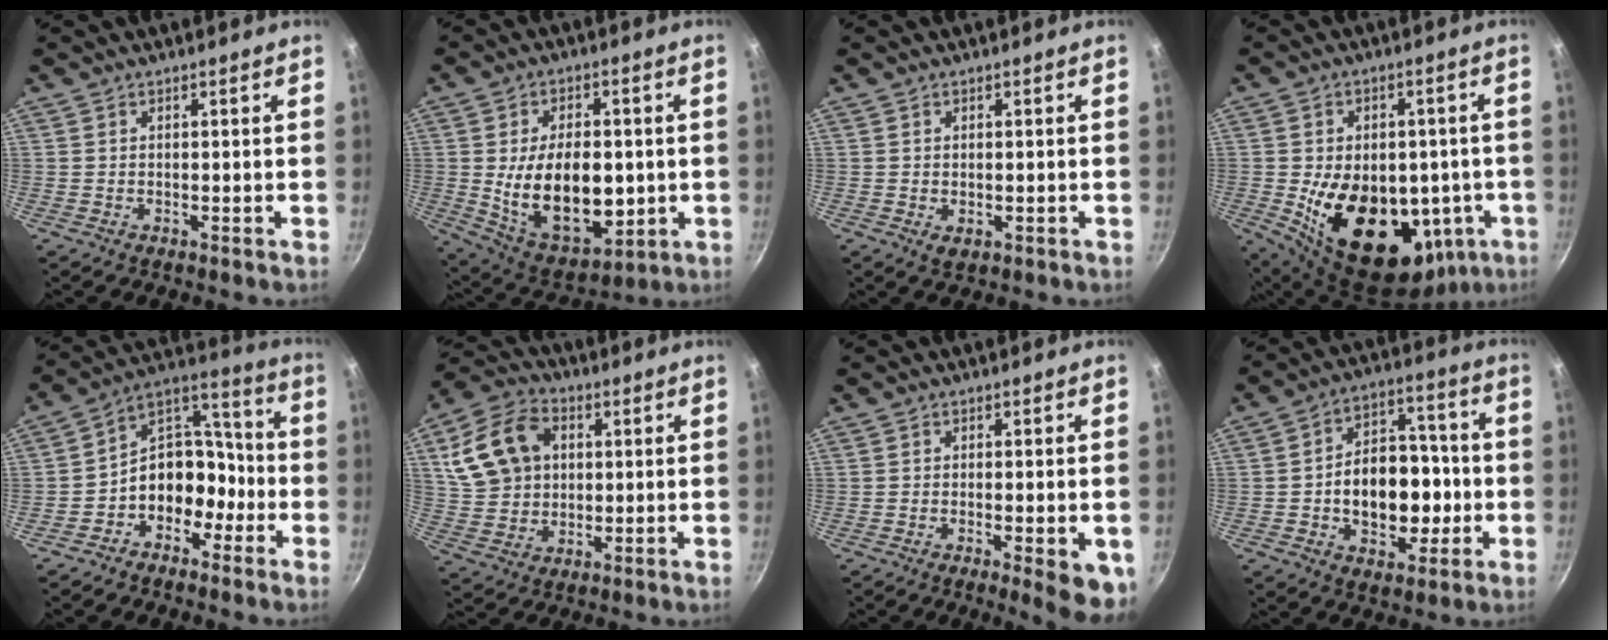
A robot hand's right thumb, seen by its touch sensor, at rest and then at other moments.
{"total": 18.7, "force": [-0.9, 11.4, 14.9], "torque": [-0.213, -0.017, 0.004]}
{"total": 1.8, "force": [-0.2, 1.2, 1.2], "torque": [-0.019, -0.004, 0.000]}
{"total": 23.7, "force": [-4.6, 15.8, 17.2], "torque": [-0.242, 0.004, -0.042]}
{"total": 12.5, "force": [-4.8, 9.5, 6.6], "torque": [-0.044, 0.082, -0.092]}
{"total": 15.2, "force": [3.8, 11.5, 9.1], "torque": [-0.156, 0.014, 0.069]}
{"total": 8.0, "force": [-2.5, 2.1, 7.3], "torque": [-0.081, 0.000, -0.028]}
{"total": 15.8, "force": [-2.5, 11.1, 11.0], "torque": [-0.120, 0.036, -0.038]}